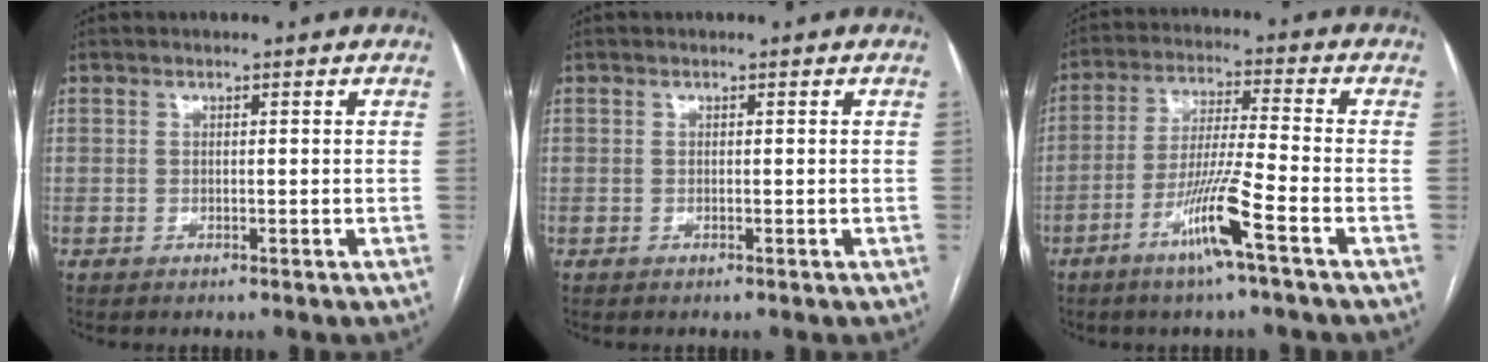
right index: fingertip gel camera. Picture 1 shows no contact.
{"total": 0.0}
{"total": 10.8, "force": [-5.6, -1.1, 9.2], "torque": [-0.179, -0.013, -0.110]}